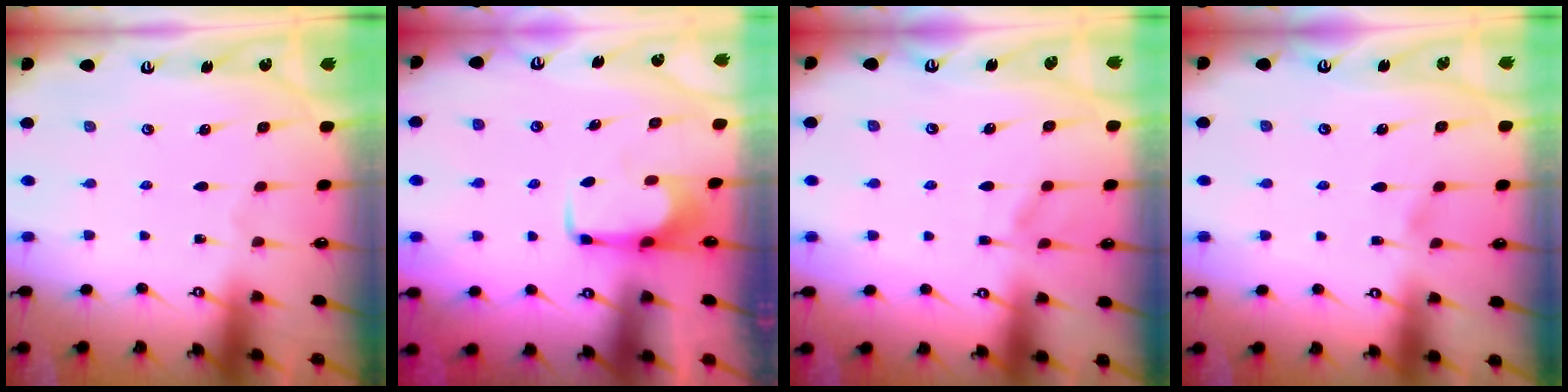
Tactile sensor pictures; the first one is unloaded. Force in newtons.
{"total": 2.1, "press": 2.1, "slide": 0.4}
{"total": 5.1, "press": 5.1, "slide": 0.5}
{"total": 4.0, "press": 3.9, "slide": 0.5}